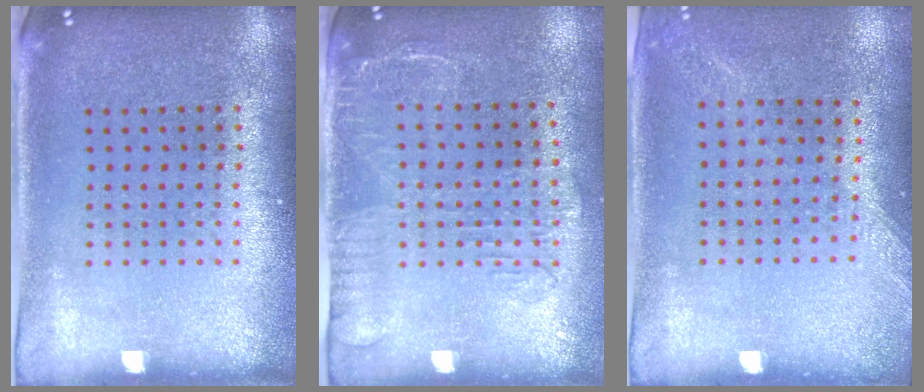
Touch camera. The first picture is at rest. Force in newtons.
{"total": 1.7, "press": 1.3, "slide": 1.0}
{"total": 1.3, "press": 1.2, "slide": 0.5}